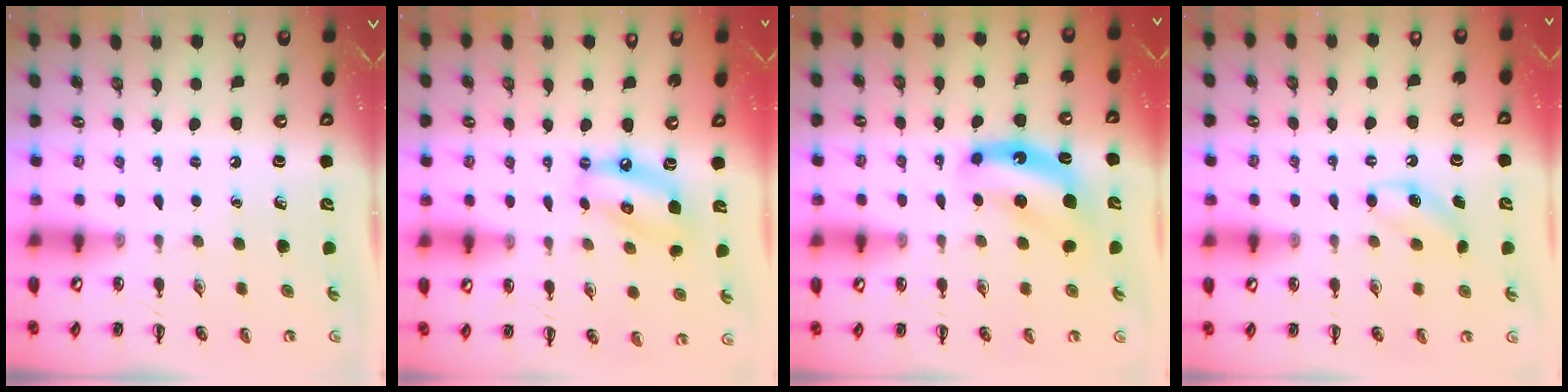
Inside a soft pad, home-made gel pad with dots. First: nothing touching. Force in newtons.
{"total": 10.4, "press": 10.1, "slide": 2.6}
{"total": 7.8, "press": 7.7, "slide": 1.4}
{"total": 4.6, "press": 4.5, "slide": 1.1}